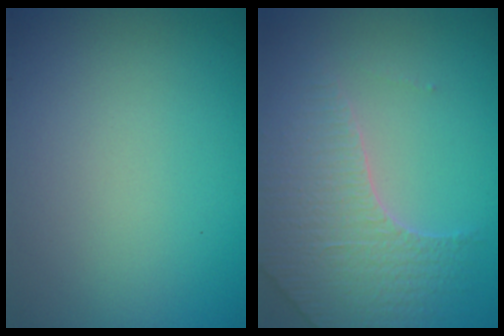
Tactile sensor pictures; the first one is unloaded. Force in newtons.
{"total": 3.8, "press": 3.7, "slide": 0.8}